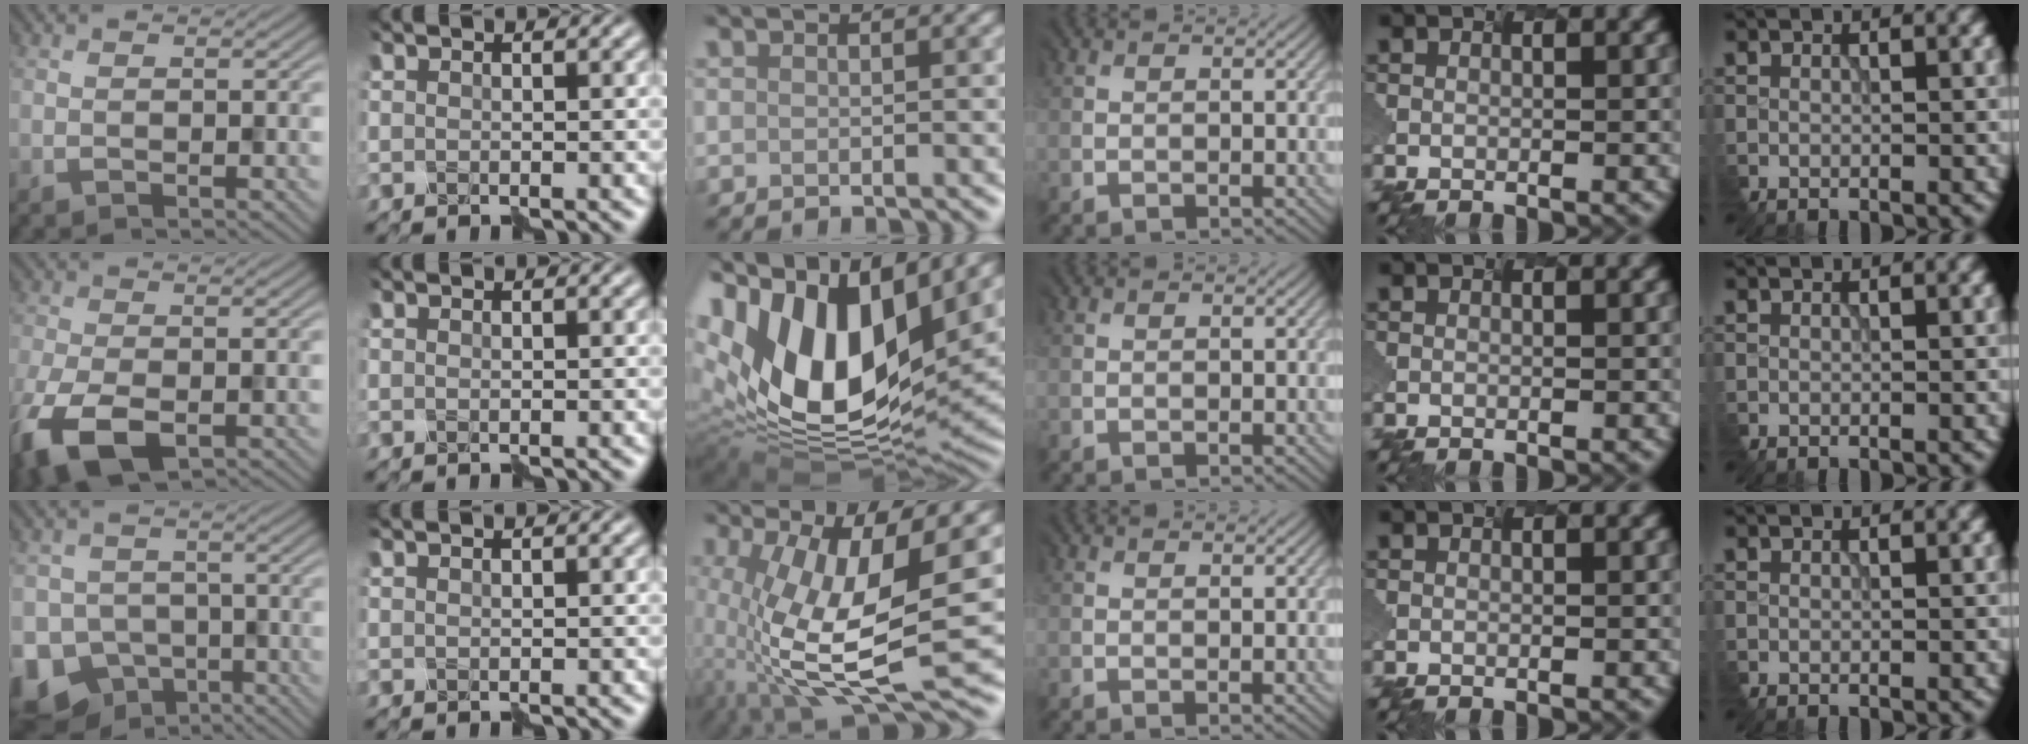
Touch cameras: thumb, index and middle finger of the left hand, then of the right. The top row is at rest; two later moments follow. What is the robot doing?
{"motion": "disassemble", "object": "velcro strap"}